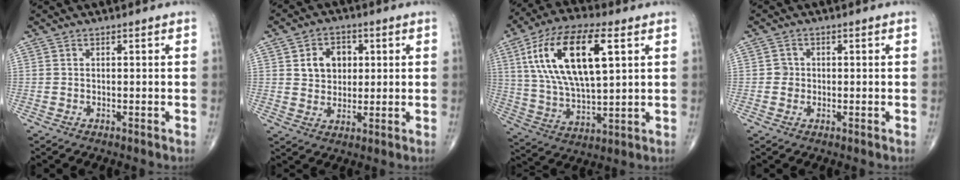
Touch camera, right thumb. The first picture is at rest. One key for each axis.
{"total": 7.3, "fx": 1.9, "fy": 5.7, "fz": 4.1, "tx": -0.031, "ty": -0.004, "tz": 0.031}
{"total": 20.7, "fx": 6.6, "fy": 8.4, "fz": 17.7, "tx": -0.331, "ty": -0.002, "tz": 0.120}
{"total": 1.7, "fx": -0.1, "fy": 1.7, "fz": 0.3, "tx": 0.006, "ty": 0.006, "tz": -0.006}